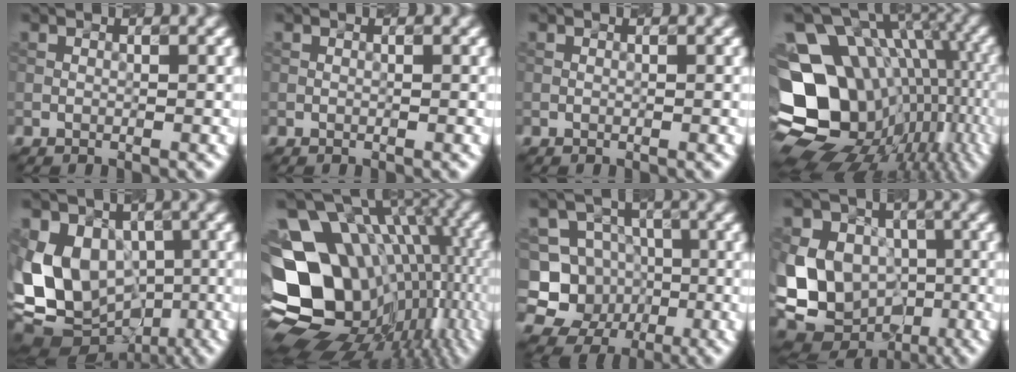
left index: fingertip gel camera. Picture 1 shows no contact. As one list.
[{"total": 0.0}, {"total": 0.0}, {"total": 17.1, "force": [-3.5, 13.1, 10.4], "torque": [-0.157, 0.019, -0.027]}, {"total": 12.5, "force": [-0.8, 9.8, 7.8], "torque": [-0.149, 0.006, -0.016]}, {"total": 18.3, "force": [-1.9, 13.4, 12.3], "torque": [-0.205, 0.007, -0.008]}, {"total": 9.2, "force": [-2.8, 8.5, 1.9], "torque": [-0.041, 0.013, -0.062]}, {"total": 14.6, "force": [-2.4, 12.4, 7.3], "torque": [-0.142, 0.000, -0.064]}]